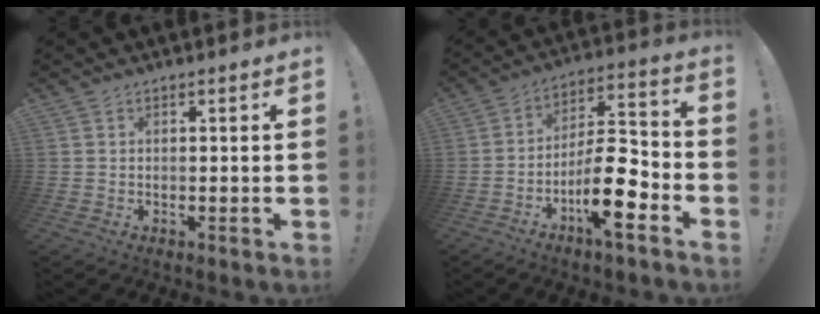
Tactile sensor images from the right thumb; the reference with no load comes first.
{"total": 15.9, "force": [-7.1, 5.0, 13.3], "torque": [-0.232, 0.036, -0.114]}